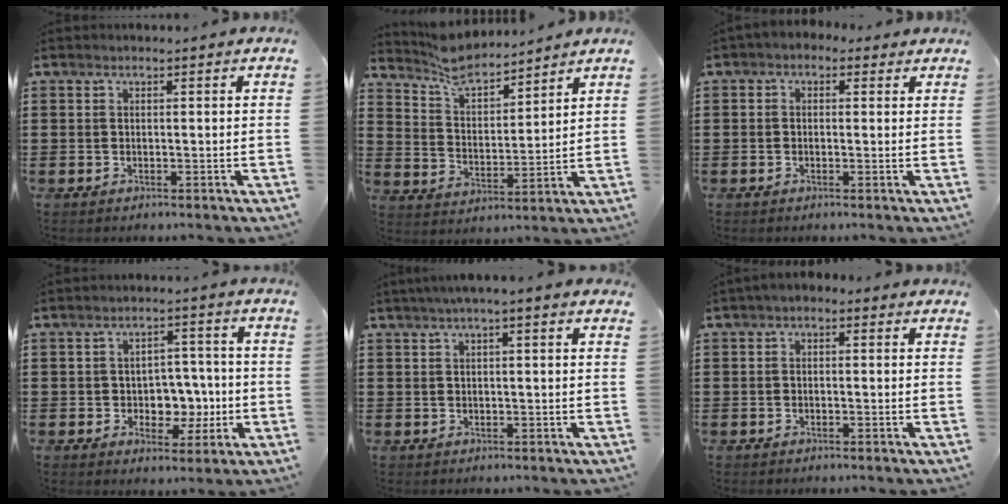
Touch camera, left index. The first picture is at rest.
{"total": 6.1, "force": [5.9, 0.9, 1.4], "torque": [-0.055, -0.029, 0.106]}
{"total": 1.4, "force": [-0.3, 1.3, 0.5], "torque": [-0.013, 0.007, -0.008]}
{"total": 5.6, "force": [-0.5, 4.8, 2.9], "torque": [-0.046, 0.001, -0.013]}
{"total": 1.6, "force": [0.6, 0.4, 1.4], "torque": [-0.027, 0.004, 0.009]}
{"total": 1.4, "force": [-1.0, 0.9, 0.4], "torque": [-0.018, 0.002, -0.024]}